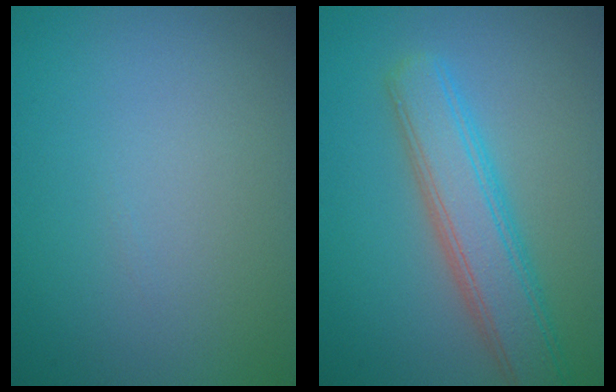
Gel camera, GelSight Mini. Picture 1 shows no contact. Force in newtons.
{"total": 5.5, "press": 5.5, "slide": 0.2}